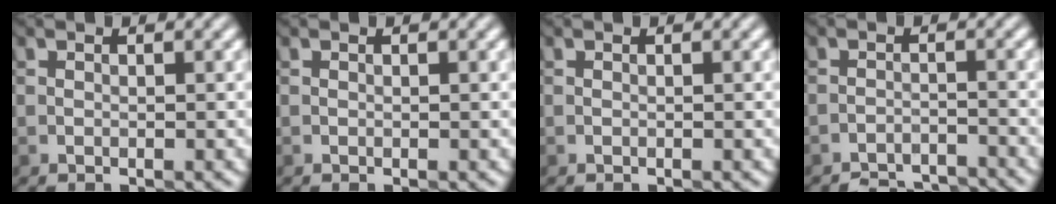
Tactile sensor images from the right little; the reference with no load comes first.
{"total": 0.0}
{"total": 0.0}
{"total": 3.7, "force": [-3.6, 0.6, 0.5], "torque": [-0.004, -0.003, -0.064]}